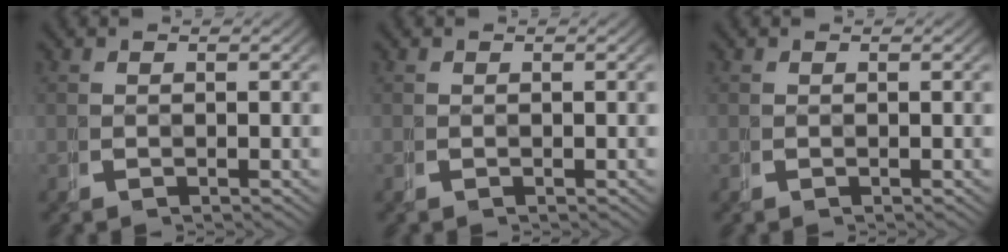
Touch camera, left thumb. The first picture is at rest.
{"total": 0.0}
{"total": 0.0}